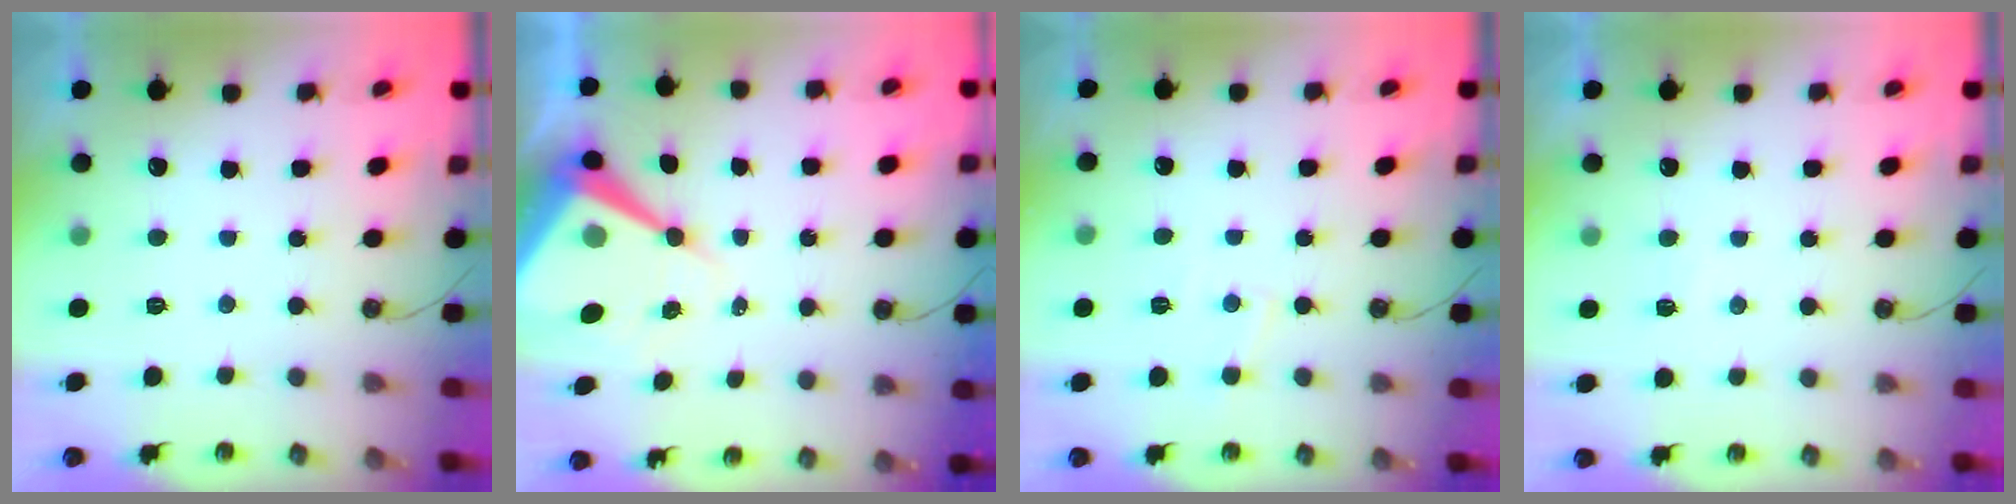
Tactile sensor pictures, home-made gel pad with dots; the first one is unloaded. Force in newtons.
{"total": 12.1, "press": 12.1, "slide": 1.1}
{"total": 5.0, "press": 5.0, "slide": 0.7}
{"total": 5.5, "press": 5.5, "slide": 0.7}